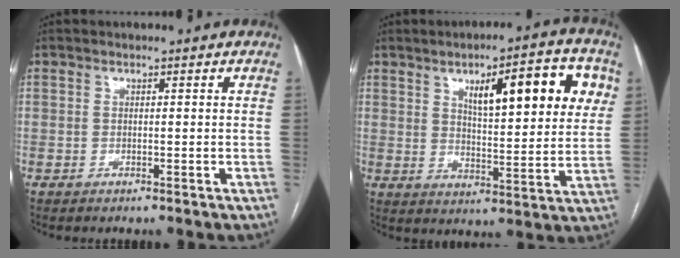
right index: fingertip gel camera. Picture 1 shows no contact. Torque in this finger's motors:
{"motor_torque": [1.21, 0.93, 0.32, 0.10]}